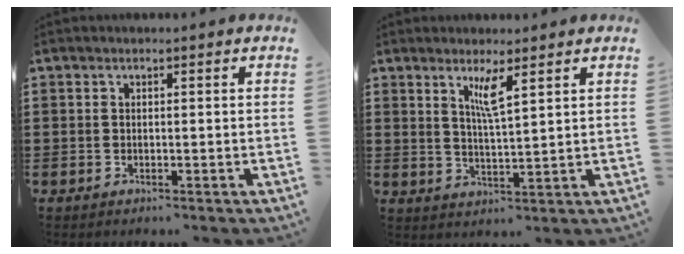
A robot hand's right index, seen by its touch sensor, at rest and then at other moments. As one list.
[{"total": 4.0, "force": [2.3, 0.2, 3.2], "torque": [-0.062, -0.003, 0.037]}]